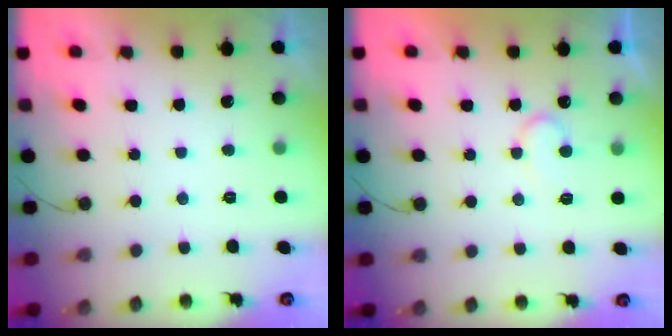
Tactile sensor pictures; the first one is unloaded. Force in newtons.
{"total": 6.7, "press": 6.7, "slide": 0.5}